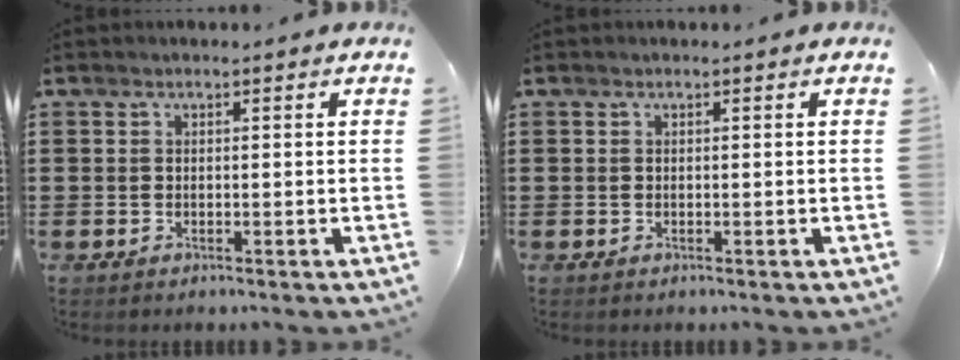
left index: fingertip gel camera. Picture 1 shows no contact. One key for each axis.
{"total": 0.0}